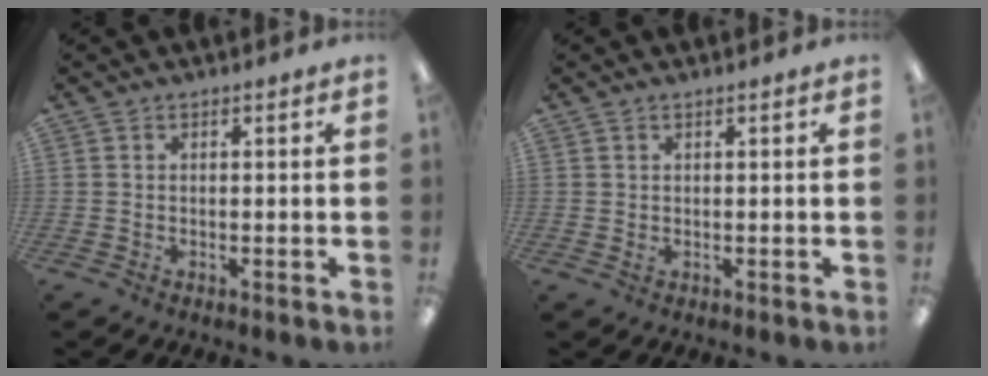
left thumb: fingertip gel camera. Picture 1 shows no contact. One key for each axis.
{"total": 0.5, "fx": 0.2, "fy": 0.3, "fz": 0.4, "tx": -0.008, "ty": 0.000, "tz": 0.003}